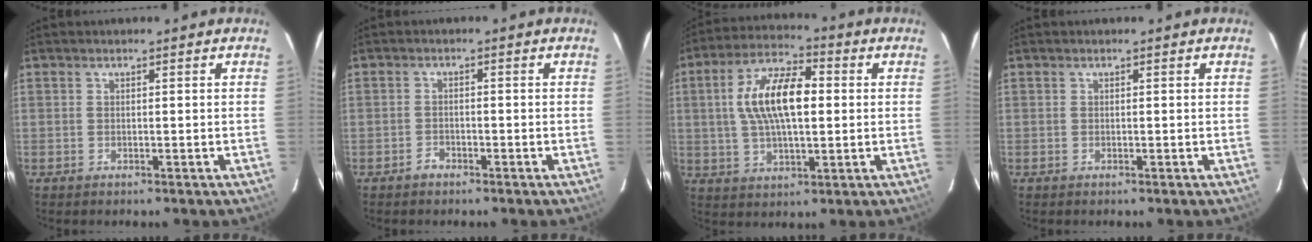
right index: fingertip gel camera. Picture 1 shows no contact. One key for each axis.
{"total": 1.8, "fx": -1.5, "fy": 1.1, "fz": 0.3, "tx": -0.004, "ty": 0.003, "tz": -0.025}
{"total": 13.5, "fx": 1.5, "fy": 5.7, "fz": 12.1, "tx": -0.229, "ty": 0.018, "tz": 0.026}
{"total": 0.0}